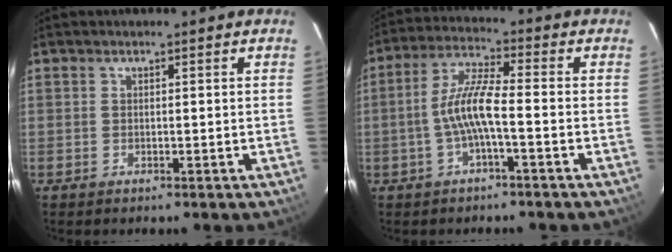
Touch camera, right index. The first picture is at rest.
{"total": 7.4, "force": [-2.0, 0.9, 7.1], "torque": [-0.156, 0.012, -0.038]}